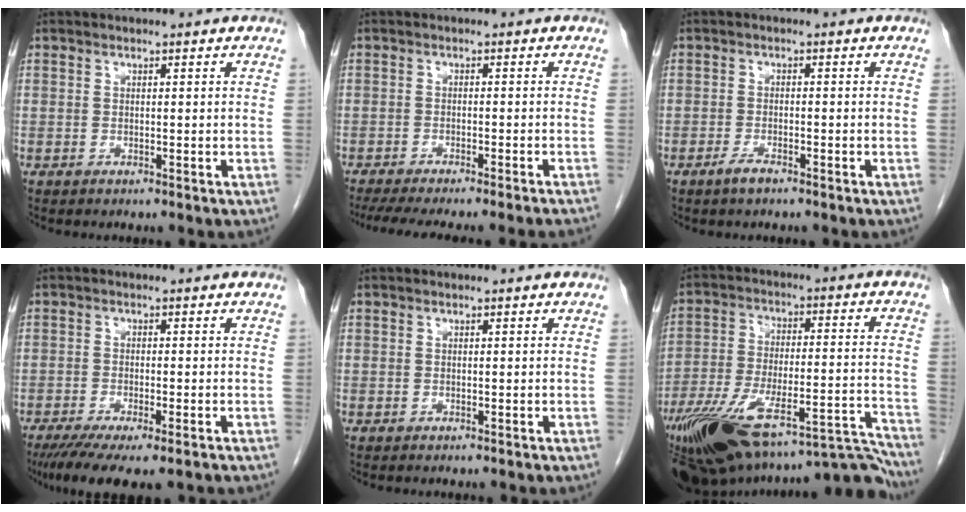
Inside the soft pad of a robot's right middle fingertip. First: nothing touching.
{"total": 12.8, "force": [-11.3, -0.6, 6.1], "torque": [-0.072, -0.024, -0.156]}
{"total": 2.0, "force": [-1.5, 0.4, 1.3], "torque": [-0.032, -0.002, -0.029]}
{"total": 9.2, "force": [-6.6, 1.8, 6.2], "torque": [-0.091, -0.019, -0.103]}
{"total": 0.0}
{"total": 31.0, "force": [-25.0, 7.2, 16.8], "torque": [-0.248, -0.008, -0.363]}